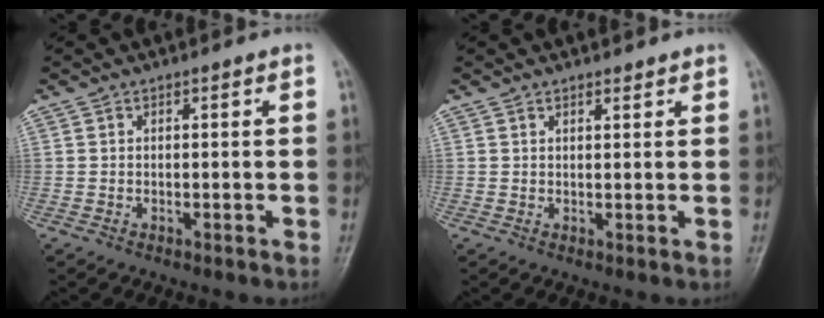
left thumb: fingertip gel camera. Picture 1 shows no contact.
{"total": 1.3, "force": [1.1, 0.5, 0.4], "torque": [0.001, -0.008, 0.016]}